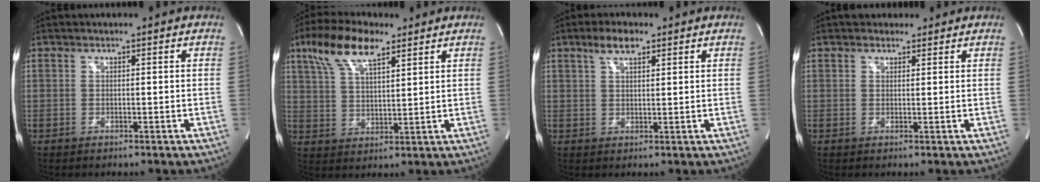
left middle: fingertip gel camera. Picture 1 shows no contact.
{"total": 10.3, "force": [6.4, 3.2, 7.4], "torque": [-0.152, 0.023, 0.124]}
{"total": 4.1, "force": [2.6, 1.4, 2.8], "torque": [-0.060, 0.012, 0.050]}
{"total": 2.5, "force": [2.0, 1.4, 0.5], "torque": [-0.007, 0.016, 0.029]}